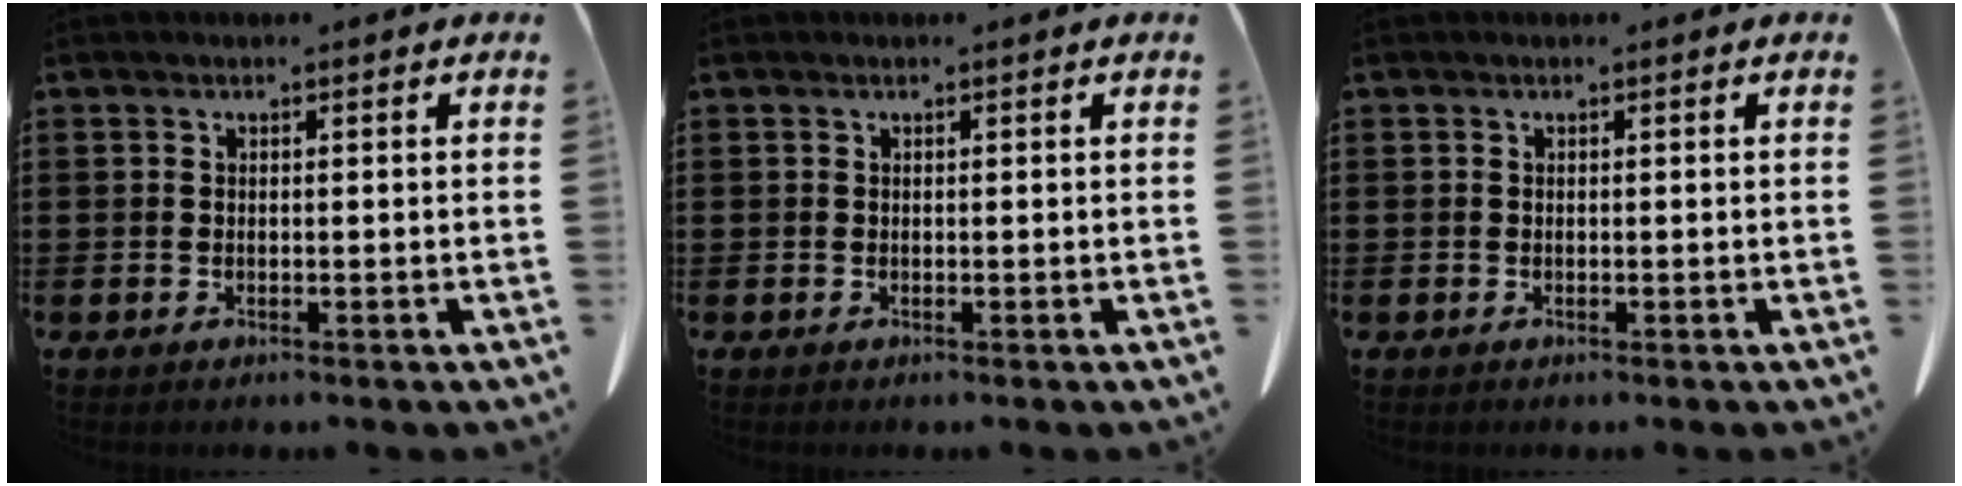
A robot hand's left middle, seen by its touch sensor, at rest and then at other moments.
{"total": 0.0}
{"total": 0.0}